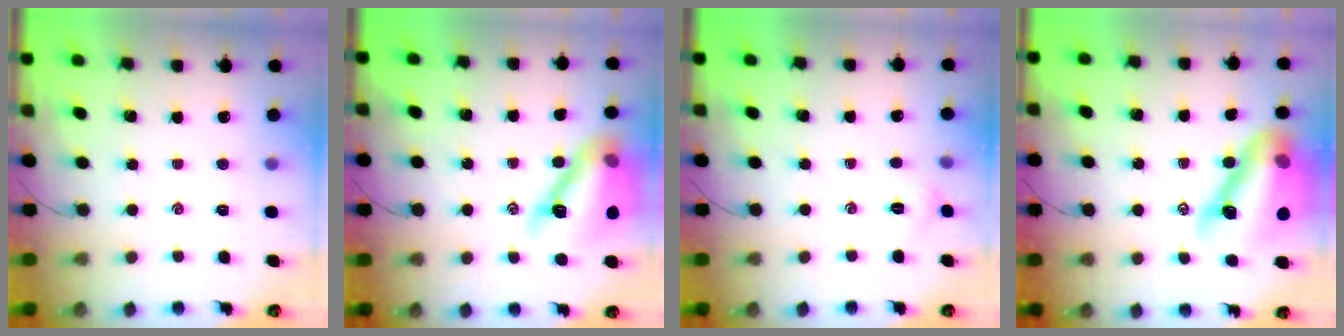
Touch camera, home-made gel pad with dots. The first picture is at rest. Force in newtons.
{"total": 15.4, "press": 14.9, "slide": 3.6}
{"total": 3.1, "press": 2.9, "slide": 1.0}
{"total": 19.3, "press": 18.5, "slide": 5.4}